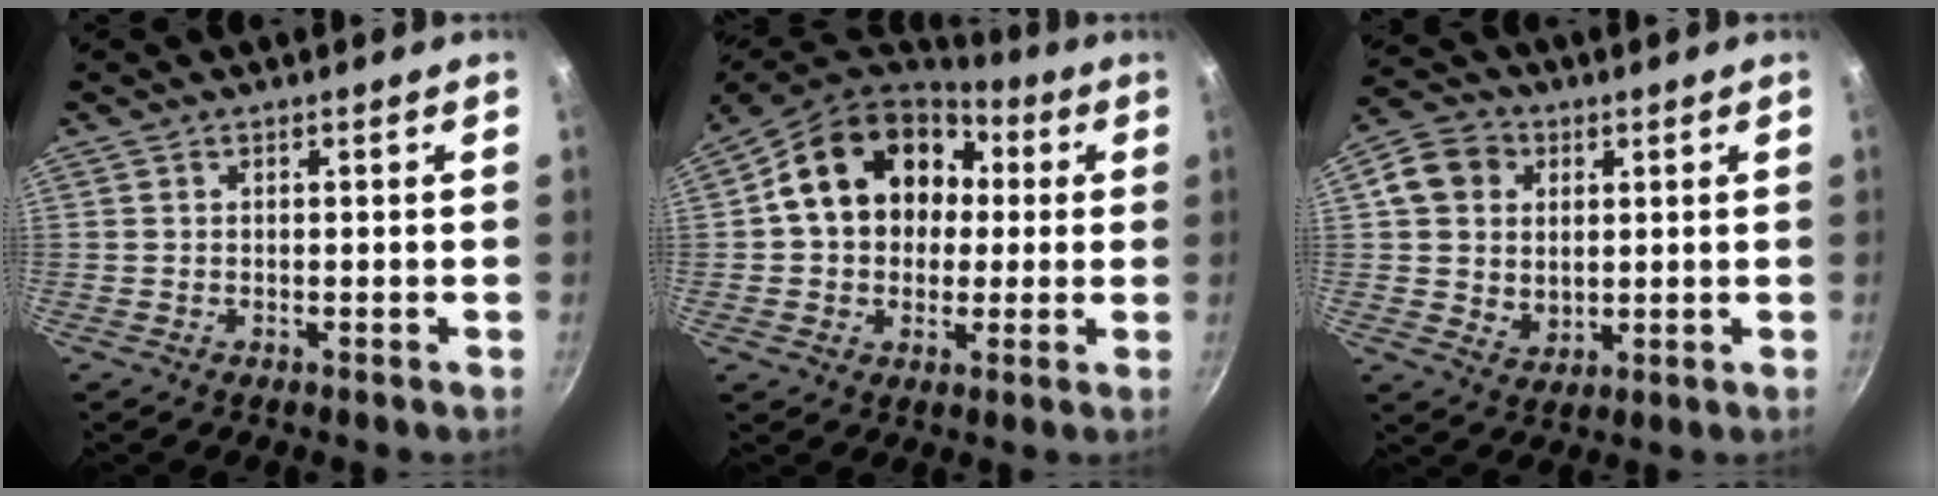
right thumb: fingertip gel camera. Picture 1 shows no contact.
{"total": 18.3, "force": [3.2, 14.6, 10.7], "torque": [-0.155, 0.036, 0.047]}
{"total": 10.4, "force": [2.8, 8.8, 4.7], "torque": [-0.052, -0.009, 0.045]}